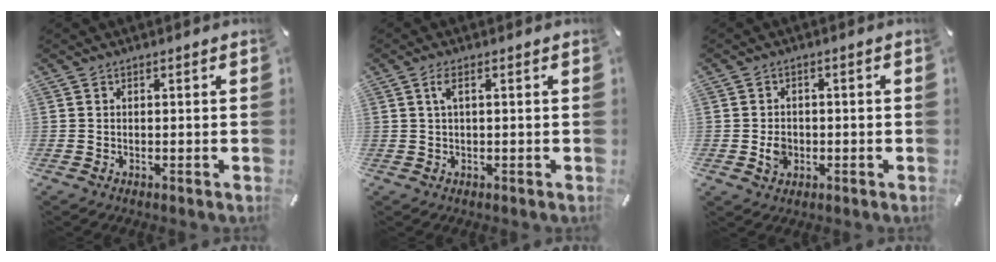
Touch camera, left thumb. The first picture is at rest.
{"total": 2.7, "force": [0.6, 0.7, 2.6], "torque": [-0.052, 0.005, 0.009]}
{"total": 4.0, "force": [-0.8, 3.4, 2.0], "torque": [-0.033, -0.001, -0.015]}